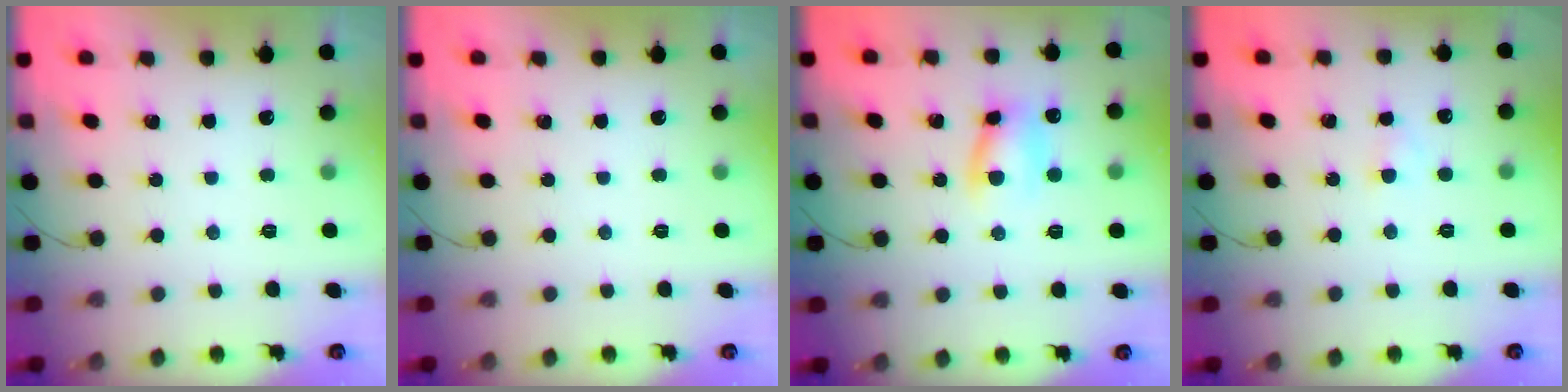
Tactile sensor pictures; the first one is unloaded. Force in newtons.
{"total": 0.0}
{"total": 7.9, "press": 7.9, "slide": 0.5}
{"total": 1.8, "press": 1.6, "slide": 0.9}